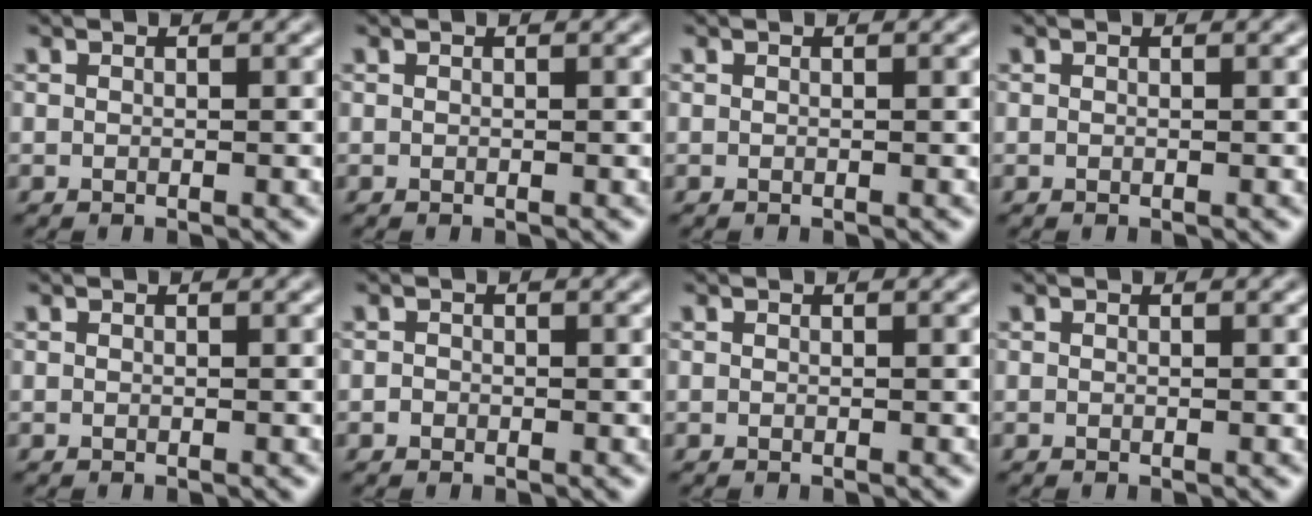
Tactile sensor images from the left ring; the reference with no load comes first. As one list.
[{"total": 0.0}, {"total": 0.0}, {"total": 0.0}, {"total": 0.0}, {"total": 0.5, "force": [-0.3, 0.5, 0.1], "torque": [0.002, -0.003, -0.006]}, {"total": 0.0}, {"total": 0.0}]